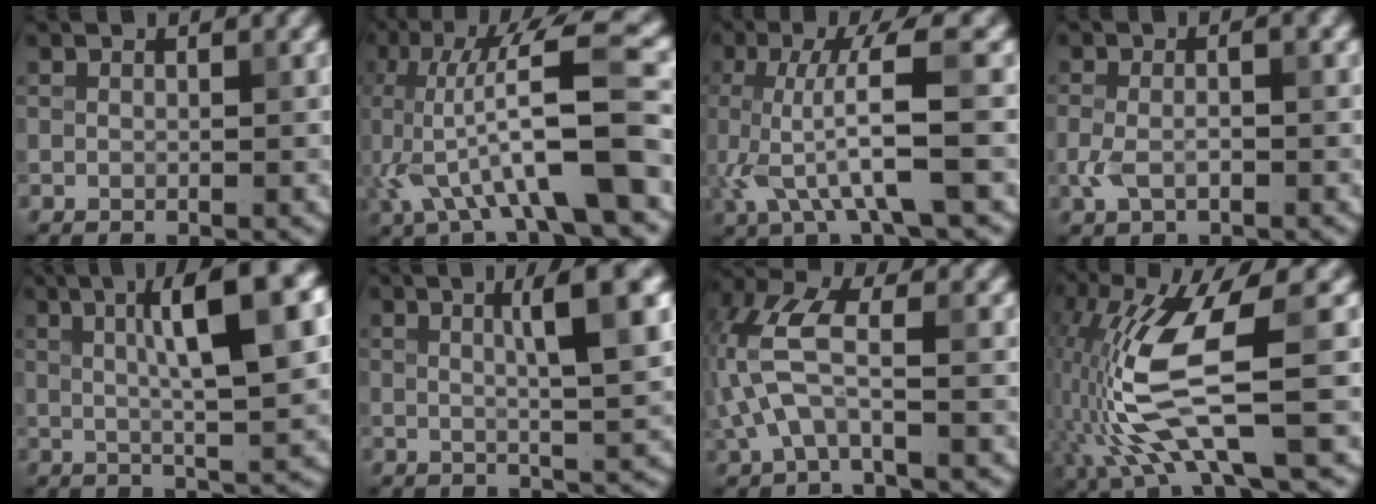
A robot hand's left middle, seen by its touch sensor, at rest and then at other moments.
{"total": 10.7, "force": [-2.6, 2.9, 10.0], "torque": [-0.186, 0.013, -0.049]}
{"total": 6.3, "force": [-0.7, 1.3, 6.1], "torque": [-0.123, 0.004, -0.012]}
{"total": 2.7, "force": [-0.5, 1.2, 2.3], "torque": [-0.056, -0.001, -0.012]}
{"total": 10.5, "force": [2.8, 2.3, 9.9], "torque": [-0.126, 0.016, 0.041]}
{"total": 6.1, "force": [1.8, 1.1, 5.7], "torque": [-0.070, 0.009, 0.025]}
{"total": 5.4, "force": [-0.5, 2.4, 4.8], "torque": [-0.121, 0.019, -0.019]}
{"total": 9.6, "force": [-1.2, 2.4, 9.2], "torque": [-0.207, -0.007, -0.019]}